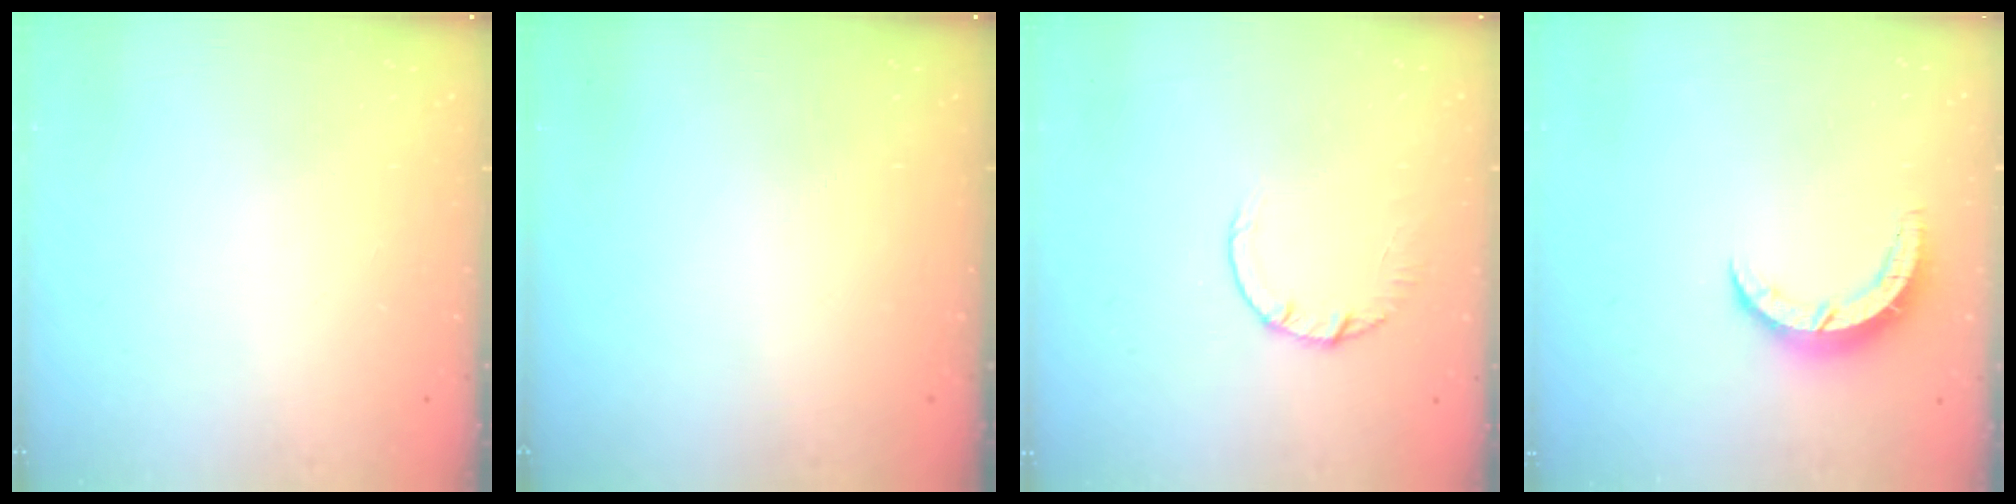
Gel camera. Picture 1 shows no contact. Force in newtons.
{"total": 0.0}
{"total": 2.7, "press": 2.7, "slide": 0.4}
{"total": 6.0, "press": 6.0, "slide": 0.4}